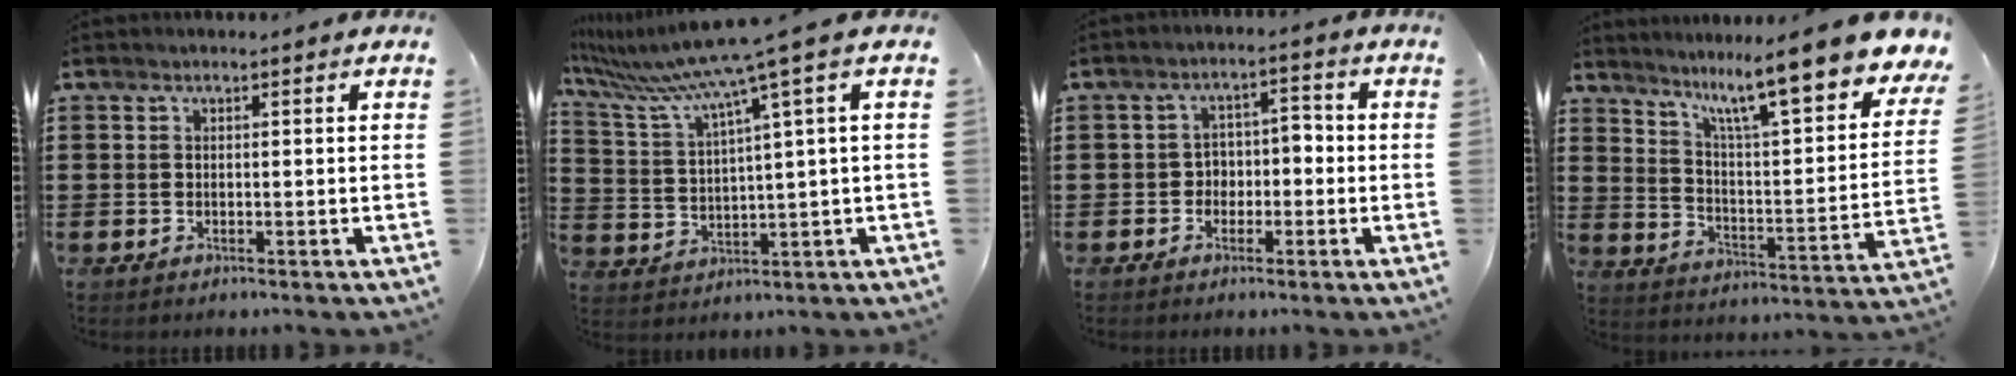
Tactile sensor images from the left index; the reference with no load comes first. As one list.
[{"total": 8.2, "force": [5.5, -1.0, 6.1], "torque": [-0.148, -0.045, 0.084]}, {"total": 3.3, "force": [-1.5, 2.5, 1.5], "torque": [-0.038, 0.007, -0.036]}, {"total": 12.0, "force": [9.5, 0.5, 7.3], "torque": [-0.148, -0.065, 0.152]}]